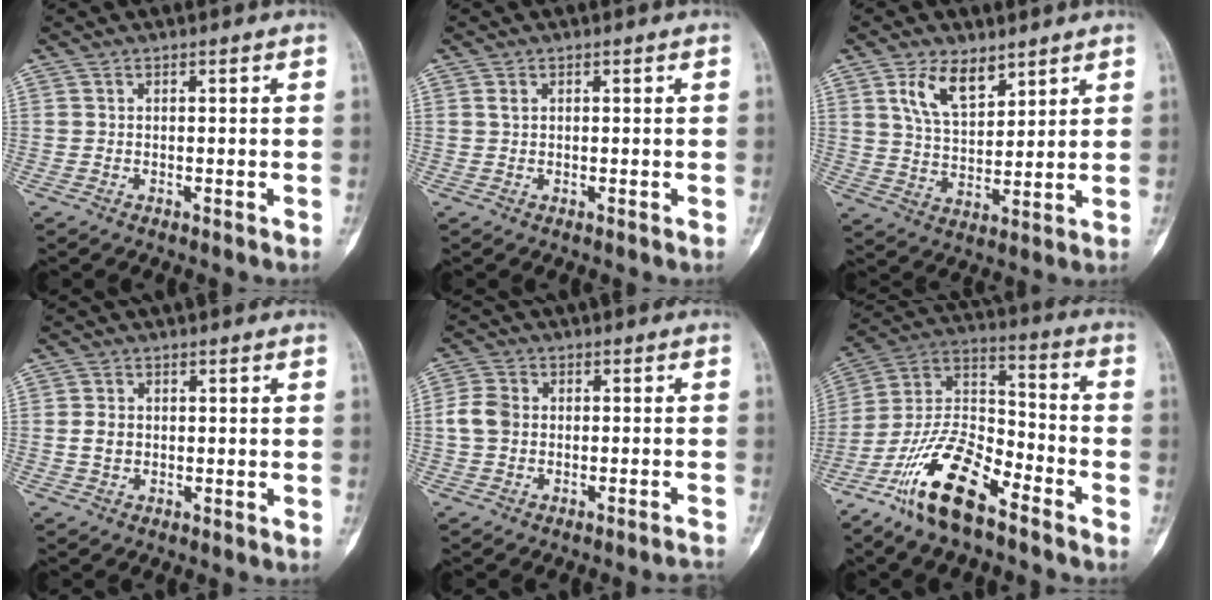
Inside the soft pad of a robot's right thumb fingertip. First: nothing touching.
{"total": 0.9, "force": [0.5, 0.5, 0.6], "torque": [-0.012, 0.005, 0.011]}
{"total": 8.7, "force": [5.2, 4.4, 5.5], "torque": [-0.079, -0.033, 0.101]}
{"total": 2.5, "force": [-0.1, 2.0, 1.5], "torque": [-0.022, 0.005, -0.002]}
{"total": 3.5, "force": [-1.1, 2.8, 1.9], "torque": [-0.036, 0.023, -0.019]}
{"total": 17.0, "force": [-10.8, 6.4, 11.4], "torque": [-0.208, 0.074, -0.209]}